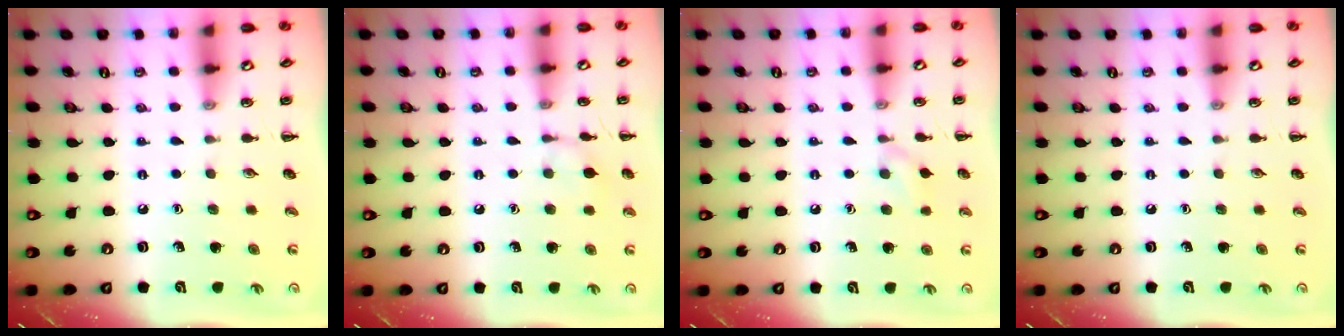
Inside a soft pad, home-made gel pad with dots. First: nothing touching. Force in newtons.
{"total": 6.2, "press": 5.9, "slide": 1.9}
{"total": 5.2, "press": 4.8, "slide": 1.8}
{"total": 0.0}